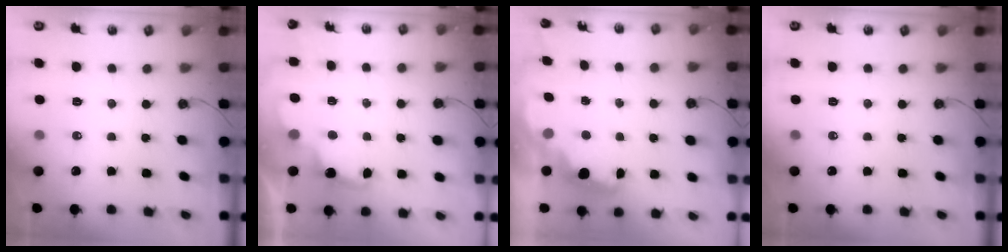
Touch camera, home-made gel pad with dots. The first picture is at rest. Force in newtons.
{"total": 3.3, "press": 3.3, "slide": 0.6}
{"total": 2.6, "press": 2.5, "slide": 0.5}
{"total": 0.0}